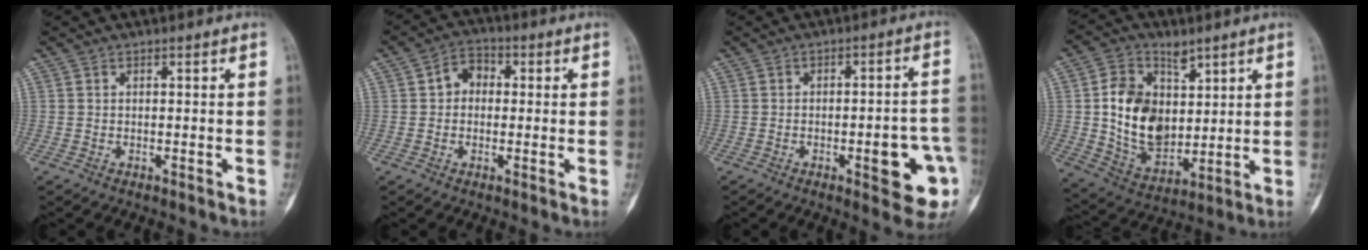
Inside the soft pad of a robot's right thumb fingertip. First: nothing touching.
{"total": 5.3, "force": [0.5, 4.4, 3.0], "torque": [-0.023, 0.018, -0.001]}
{"total": 11.8, "force": [-3.9, 3.6, 10.5], "torque": [-0.107, 0.023, -0.040]}
{"total": 14.8, "force": [3.3, 10.7, 9.7], "torque": [-0.134, -0.021, 0.073]}